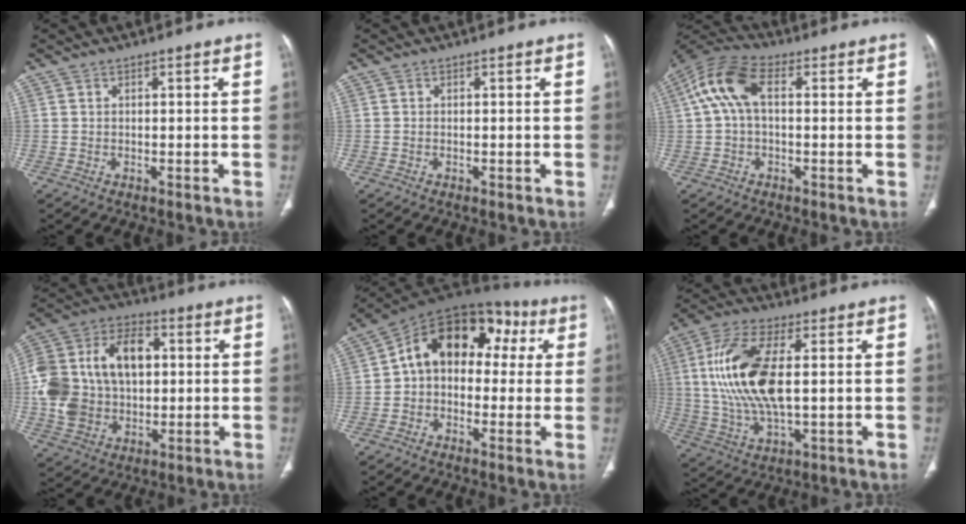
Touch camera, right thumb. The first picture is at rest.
{"total": 0.0}
{"total": 9.9, "force": [1.4, 5.5, 8.1], "torque": [-0.174, 0.034, 0.019]}
{"total": 20.5, "force": [1.8, 14.1, 14.8], "torque": [-0.274, 0.024, 0.035]}
{"total": 16.6, "force": [2.8, 11.2, 12.0], "torque": [-0.130, 0.056, 0.028]}
{"total": 16.4, "force": [2.0, 6.8, 14.8], "torque": [-0.316, 0.001, 0.041]}